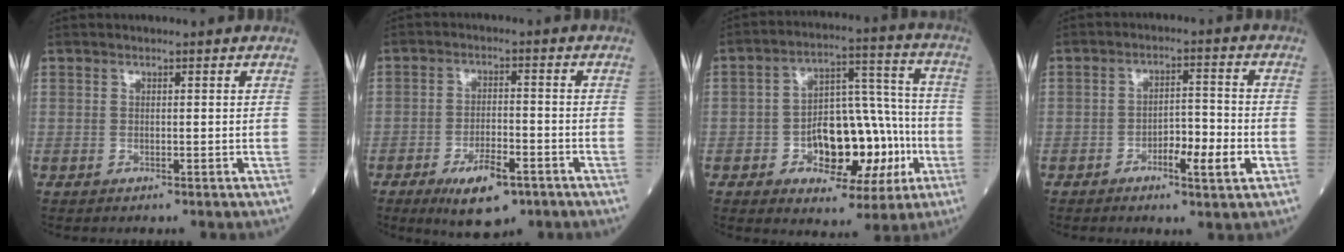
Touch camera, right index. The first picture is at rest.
{"total": 8.0, "force": [-4.6, 2.7, 5.9], "torque": [-0.104, -0.007, -0.069]}
{"total": 15.9, "force": [-4.4, 8.1, 12.9], "torque": [-0.189, 0.035, -0.055]}
{"total": 6.1, "force": [-2.4, 1.4, 5.5], "torque": [-0.083, 0.005, -0.038]}